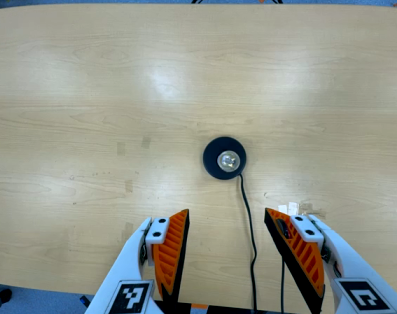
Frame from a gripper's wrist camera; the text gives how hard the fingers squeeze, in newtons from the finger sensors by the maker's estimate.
{"total": 0.0}